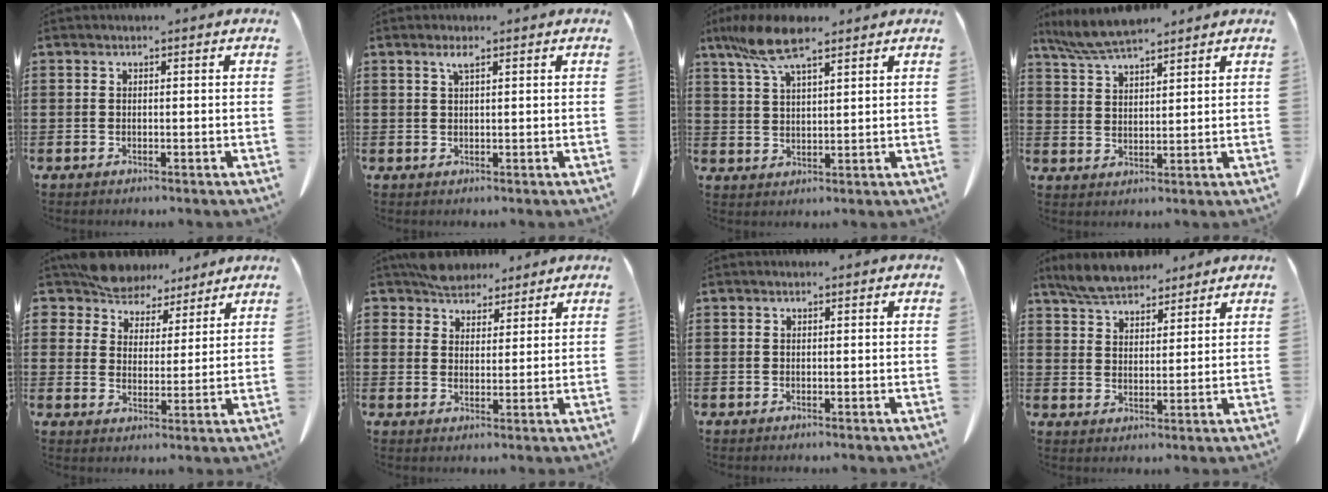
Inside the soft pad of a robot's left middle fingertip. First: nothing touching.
{"total": 1.7, "force": [1.0, 0.3, 1.4], "torque": [-0.031, 0.000, 0.018]}
{"total": 8.5, "force": [5.7, 2.2, 5.9], "torque": [-0.134, -0.006, 0.103]}
{"total": 6.7, "force": [5.7, 1.2, 3.2], "torque": [-0.078, -0.013, 0.107]}
{"total": 6.6, "force": [6.3, 2.2, 0.3], "torque": [-0.042, -0.033, 0.118]}
{"total": 5.1, "force": [4.5, 2.2, 0.7], "torque": [-0.030, -0.004, 0.089]}
{"total": 0.0}
{"total": 6.3, "force": [5.8, 1.6, 1.8], "torque": [-0.055, -0.013, 0.110]}